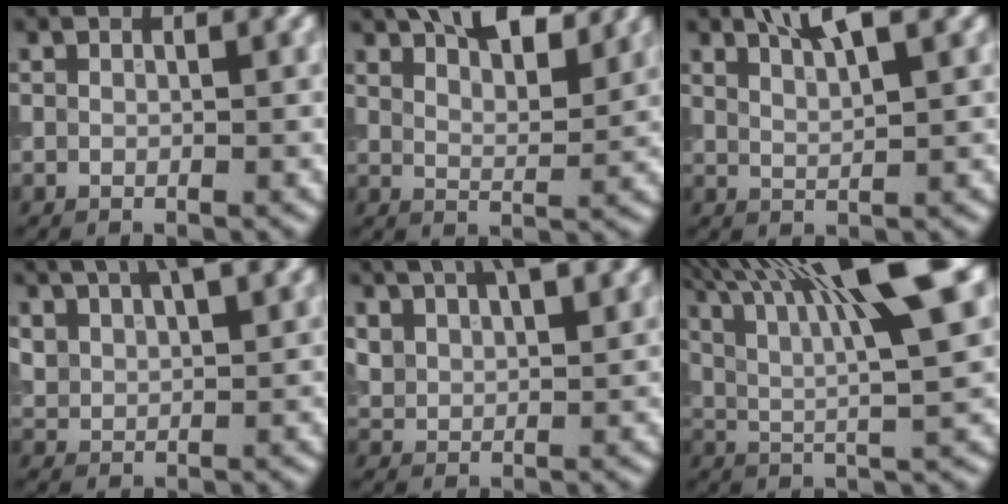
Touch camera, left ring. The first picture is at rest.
{"total": 6.3, "force": [4.7, 2.1, 3.6], "torque": [-0.039, 0.018, 0.057]}
{"total": 3.1, "force": [2.3, 0.5, 2.0], "torque": [-0.026, 0.007, 0.040]}
{"total": 6.0, "force": [4.3, 2.2, 3.6], "torque": [-0.074, 0.023, 0.067]}
{"total": 7.1, "force": [4.8, 2.9, 4.3], "torque": [-0.087, 0.026, 0.073]}
{"total": 12.1, "force": [5.6, 2.8, 10.4], "torque": [-0.174, 0.015, 0.093]}